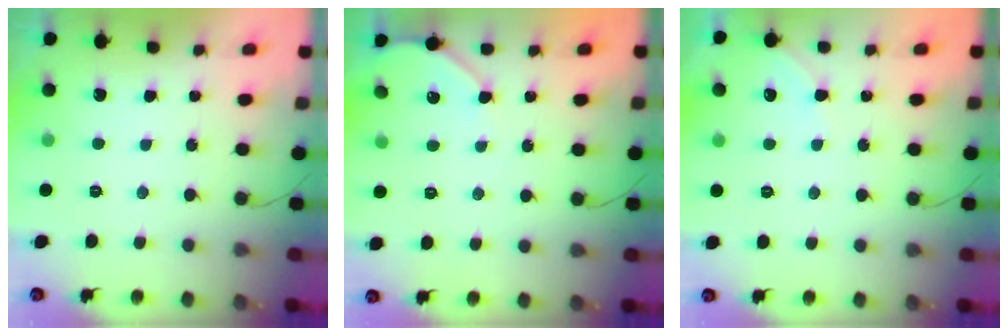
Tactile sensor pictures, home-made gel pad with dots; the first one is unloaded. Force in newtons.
{"total": 5.4, "press": 5.3, "slide": 0.7}
{"total": 3.3, "press": 3.2, "slide": 0.4}